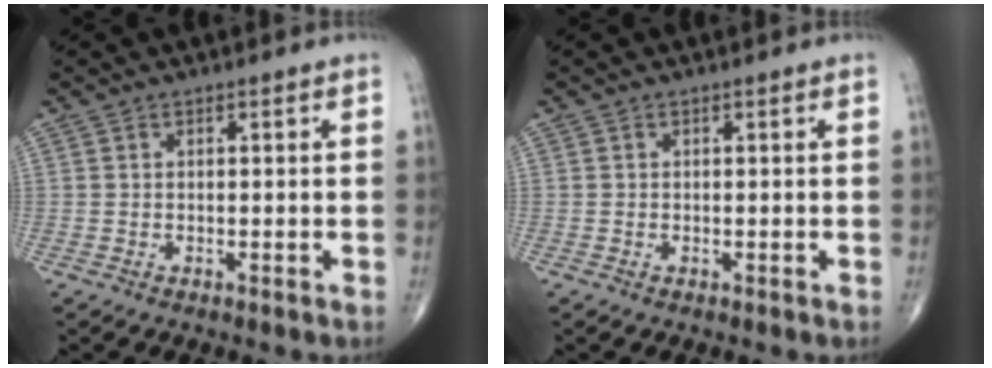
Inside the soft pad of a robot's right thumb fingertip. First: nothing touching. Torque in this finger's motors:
{"motor_torque": [-0.05, -0.04, -0.01, 0.14, 0.02]}